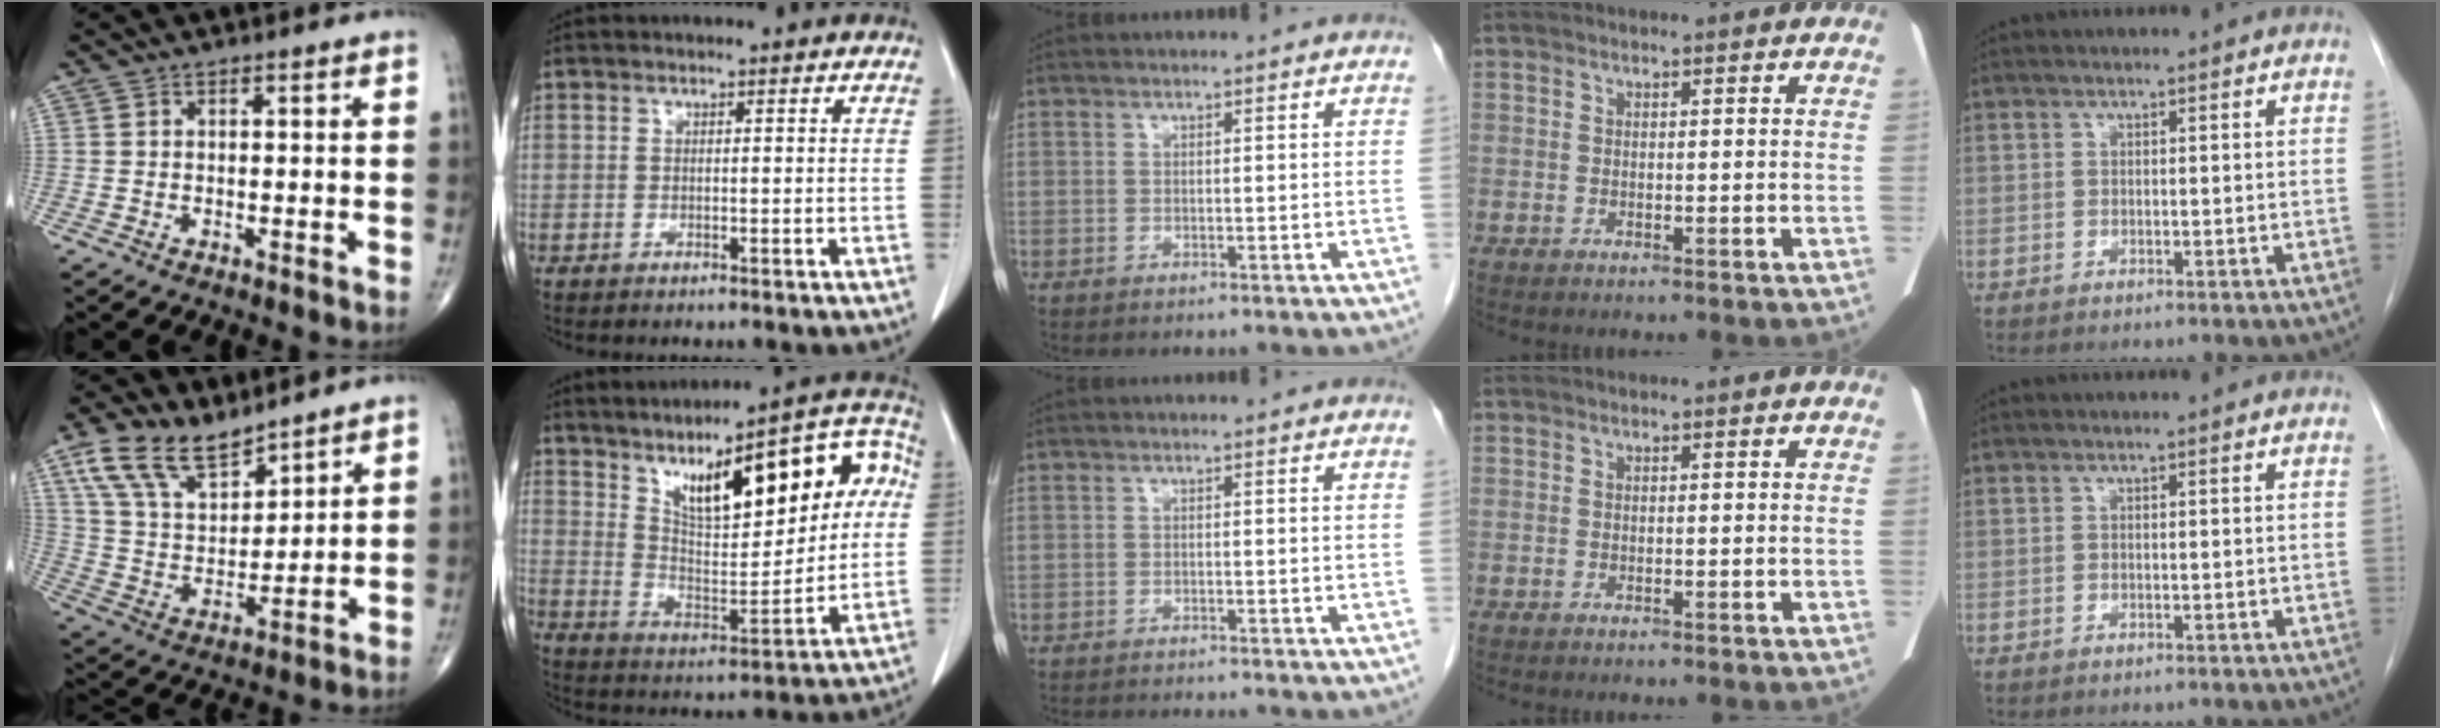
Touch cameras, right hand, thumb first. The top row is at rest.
{"thumb": {"total": 13.5, "force": [9.4, 6.5, 7.1], "torque": [-0.115, -0.040, 0.191]}, "index": {"total": 20.2, "force": [7.1, 6.7, 17.6], "torque": [-0.255, 0.036, 0.116]}, "middle": {"total": 4.4, "force": [-4.2, -0.1, 1.3], "torque": [-0.012, -0.011, -0.062]}}